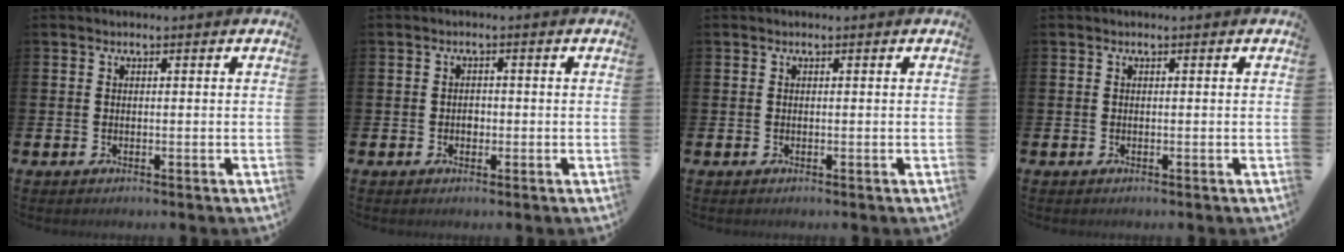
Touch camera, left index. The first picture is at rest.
{"total": 1.3, "force": [-0.2, 1.1, 0.6], "torque": [0.001, 0.000, -0.008]}
{"total": 0.0}
{"total": 0.0}